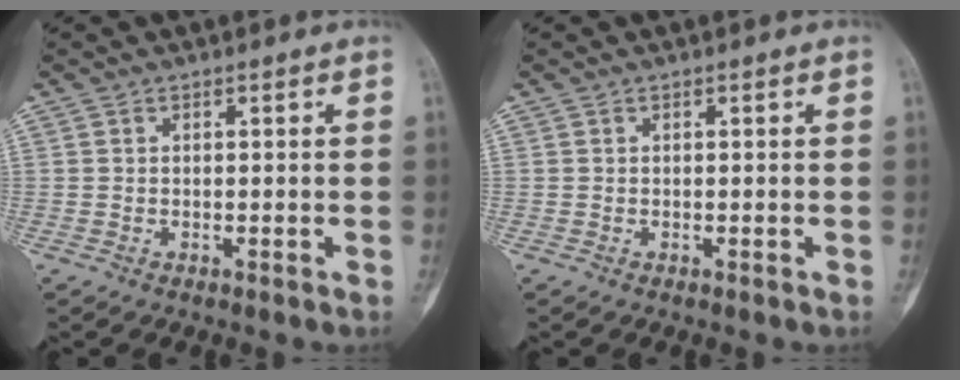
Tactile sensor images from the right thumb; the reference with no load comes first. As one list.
[{"total": 0.0}]